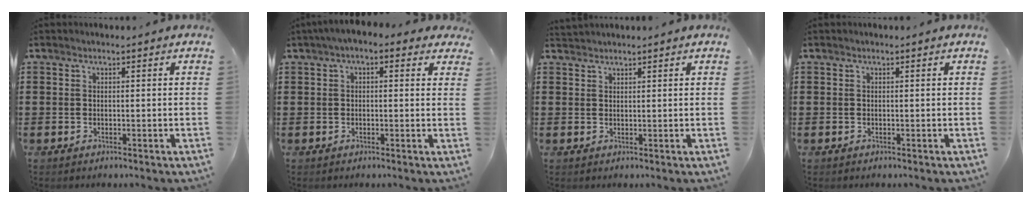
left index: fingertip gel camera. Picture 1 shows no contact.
{"total": 2.2, "force": [0.3, 1.3, 1.8], "torque": [-0.037, 0.009, 0.002]}
{"total": 1.3, "force": [1.3, 0.3, 0.1], "torque": [-0.005, 0.001, 0.026]}
{"total": 0.0}